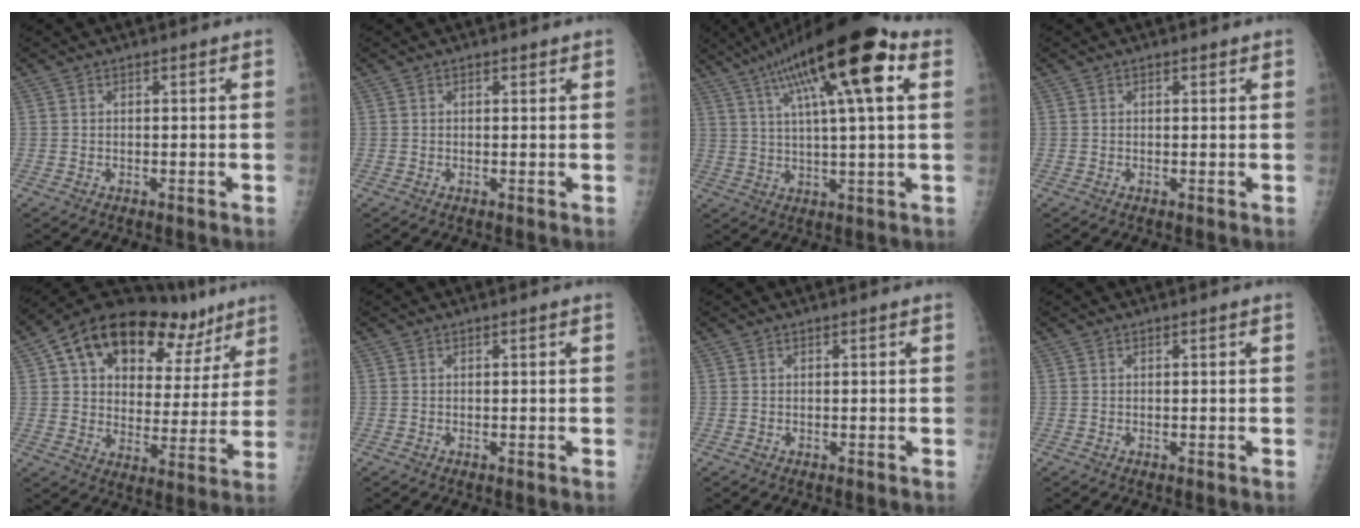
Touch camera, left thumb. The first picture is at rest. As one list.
[{"total": 1.0, "force": [0.6, 0.5, 0.5], "torque": [-0.003, -0.002, 0.006]}, {"total": 20.5, "force": [8.9, 4.2, 18.0], "torque": [-0.299, 0.012, 0.141]}, {"total": 0.8, "force": [0.5, 0.4, 0.5], "torque": [-0.003, -0.001, 0.005]}, {"total": 24.9, "force": [13.6, 14.1, 15.4], "torque": [-0.199, 0.012, 0.215]}, {"total": 0.0}, {"total": 0.0}, {"total": 0.0}]